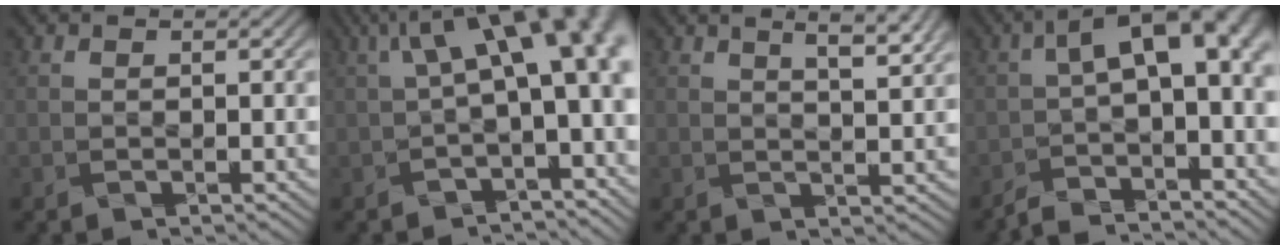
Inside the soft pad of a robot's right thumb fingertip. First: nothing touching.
{"total": 12.7, "force": [2.3, 5.1, 11.4], "torque": [-0.159, 0.013, 0.051]}
{"total": 6.4, "force": [4.0, 1.7, 4.7], "torque": [-0.050, 0.023, 0.045]}
{"total": 8.3, "force": [-2.3, 3.3, 7.2], "torque": [-0.112, -0.003, -0.043]}